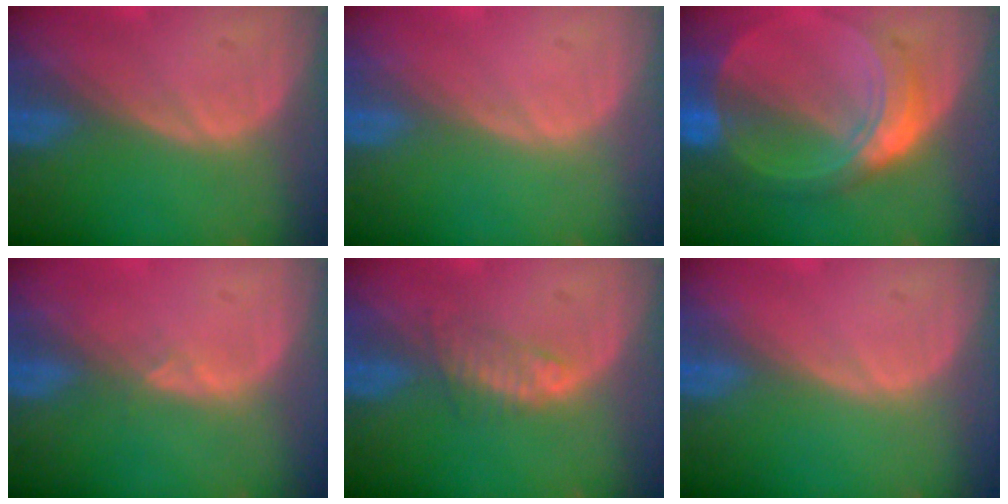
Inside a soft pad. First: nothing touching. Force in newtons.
{"total": 0.0}
{"total": 8.8, "press": 8.8, "slide": 0.6}
{"total": 0.9, "press": 0.9, "slide": 0.3}
{"total": 2.5, "press": 2.4, "slide": 0.3}
{"total": 0.0}